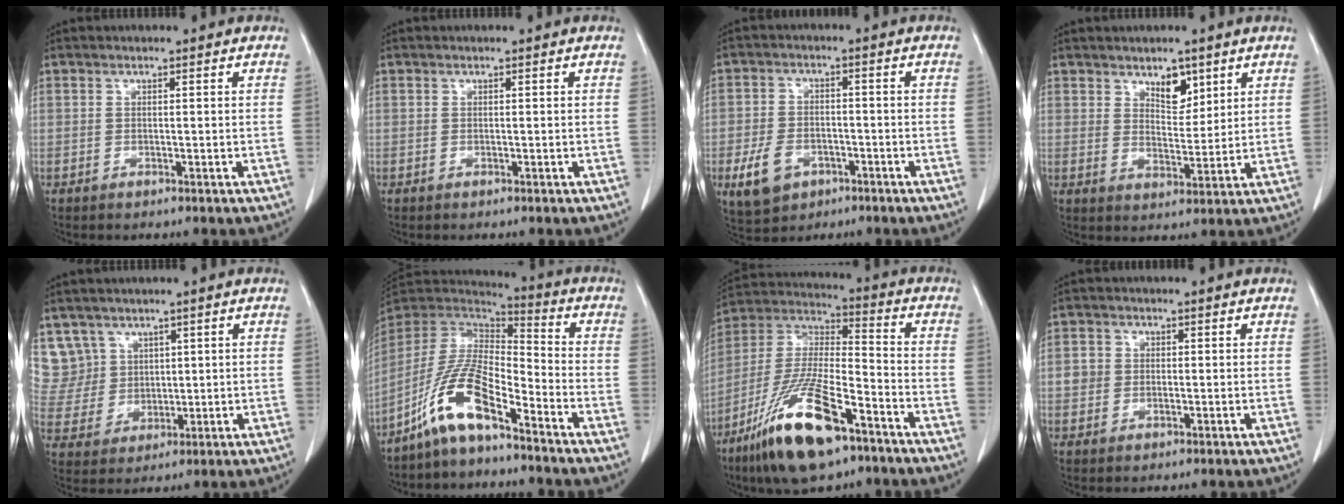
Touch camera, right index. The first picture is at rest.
{"total": 0.0}
{"total": 6.9, "force": [-3.0, 4.9, 3.9], "torque": [-0.082, 0.004, -0.040]}
{"total": 4.7, "force": [3.0, 2.3, 2.8], "torque": [-0.041, -0.004, 0.054]}
{"total": 7.9, "force": [4.5, 6.5, -0.3], "torque": [0.002, 0.019, 0.104]}
{"total": 11.7, "force": [-7.5, 2.6, 8.6], "torque": [-0.184, 0.008, -0.145]}
{"total": 18.7, "force": [-11.1, 4.7, 14.2], "torque": [-0.309, -0.028, -0.205]}
{"total": 2.7, "force": [0.1, 2.6, 0.8], "torque": [-0.010, 0.009, 0.001]}